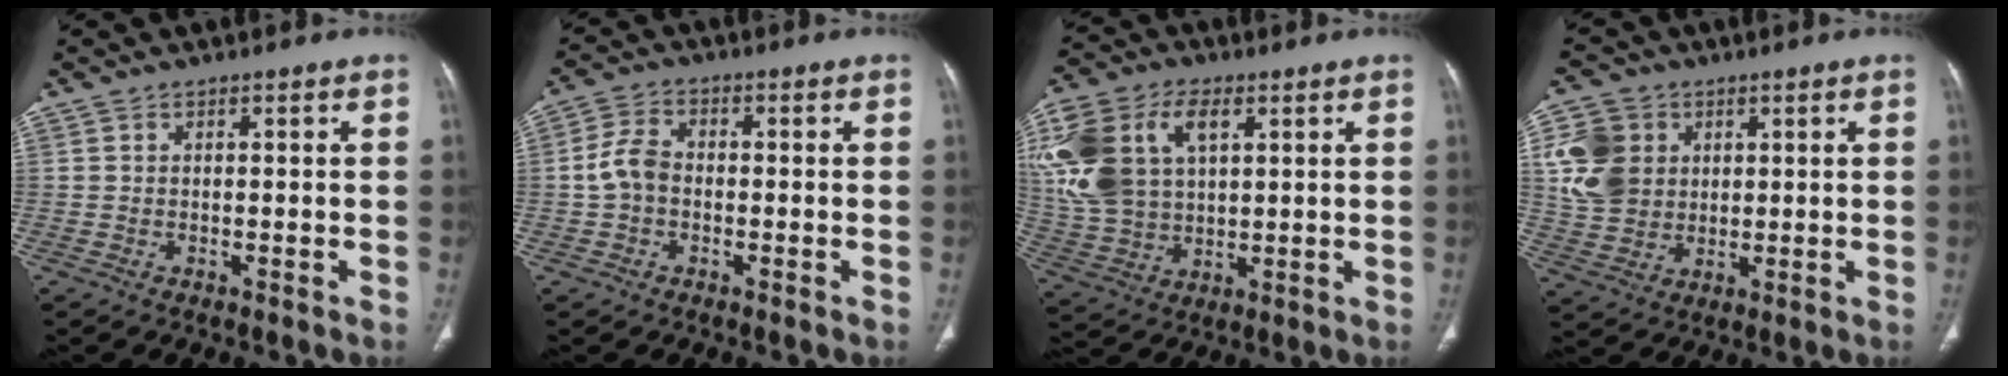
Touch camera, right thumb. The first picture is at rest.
{"total": 5.2, "force": [-0.7, 3.8, 3.5], "torque": [-0.068, 0.017, -0.021]}
{"total": 19.0, "force": [5.5, 12.2, 13.5], "torque": [-0.281, 0.004, 0.108]}
{"total": 11.4, "force": [2.6, 9.6, 5.5], "torque": [-0.092, -0.001, 0.052]}